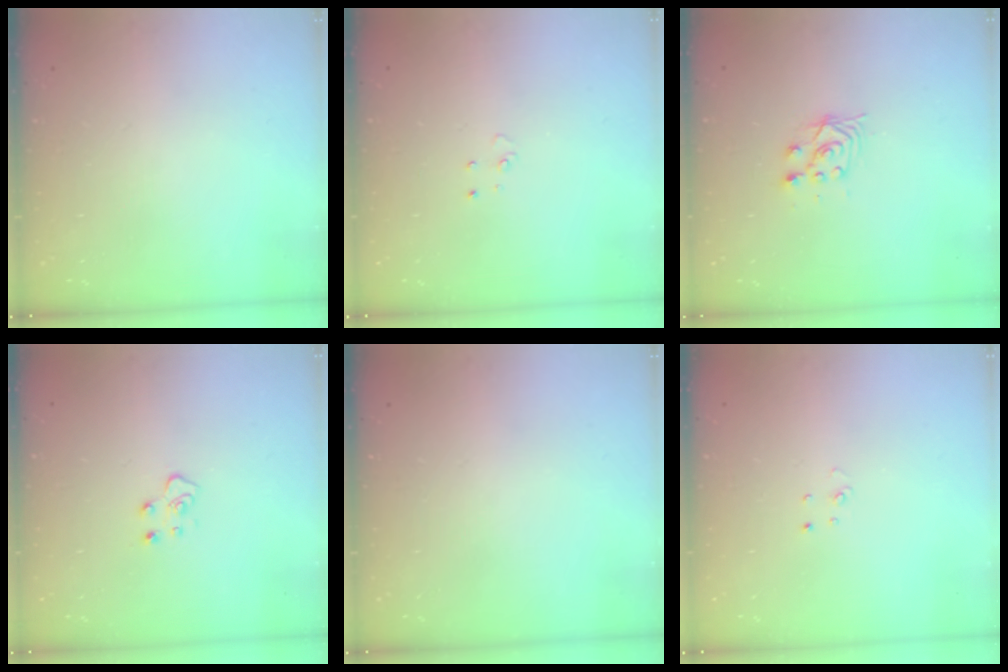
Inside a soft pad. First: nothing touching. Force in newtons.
{"total": 2.7, "press": 2.7, "slide": 0.2}
{"total": 4.0, "press": 4.0, "slide": 0.7}
{"total": 5.4, "press": 5.4, "slide": 0.4}
{"total": 0.0}
{"total": 2.7, "press": 2.7, "slide": 0.3}